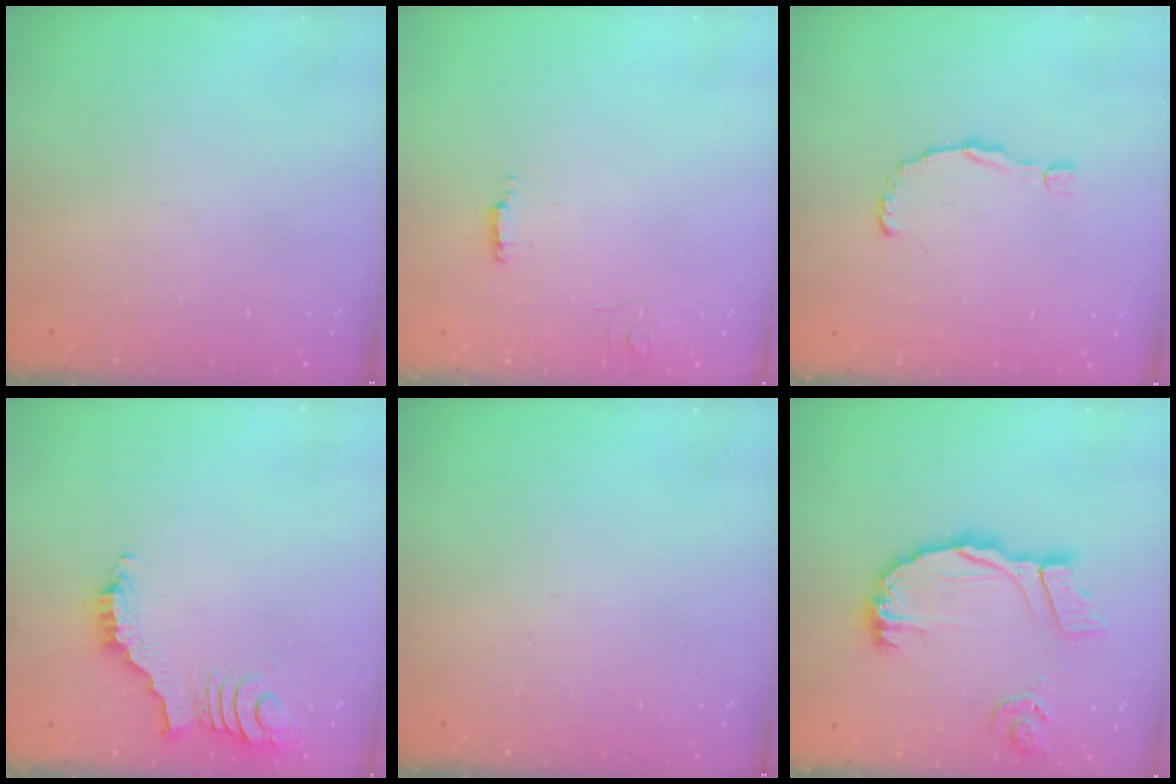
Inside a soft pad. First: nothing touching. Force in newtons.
{"total": 3.8, "press": 3.8, "slide": 0.3}
{"total": 1.6, "press": 1.5, "slide": 0.1}
{"total": 3.0, "press": 2.9, "slide": 0.5}
{"total": 0.0}
{"total": 14.7, "press": 14.6, "slide": 1.7}